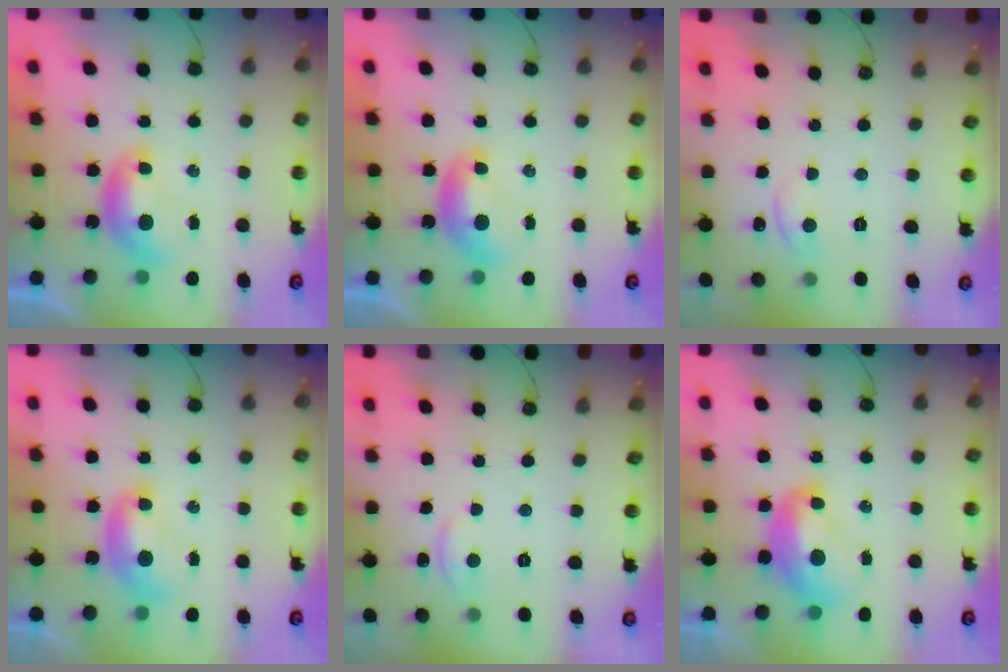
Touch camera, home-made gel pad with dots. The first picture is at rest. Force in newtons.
{"total": 0.0}
{"total": 1.6, "press": 1.5, "slide": 0.6}
{"total": 1.4, "press": 1.4, "slide": 0.2}
{"total": 2.0, "press": 1.9, "slide": 0.4}
{"total": 3.0, "press": 2.9, "slide": 0.5}